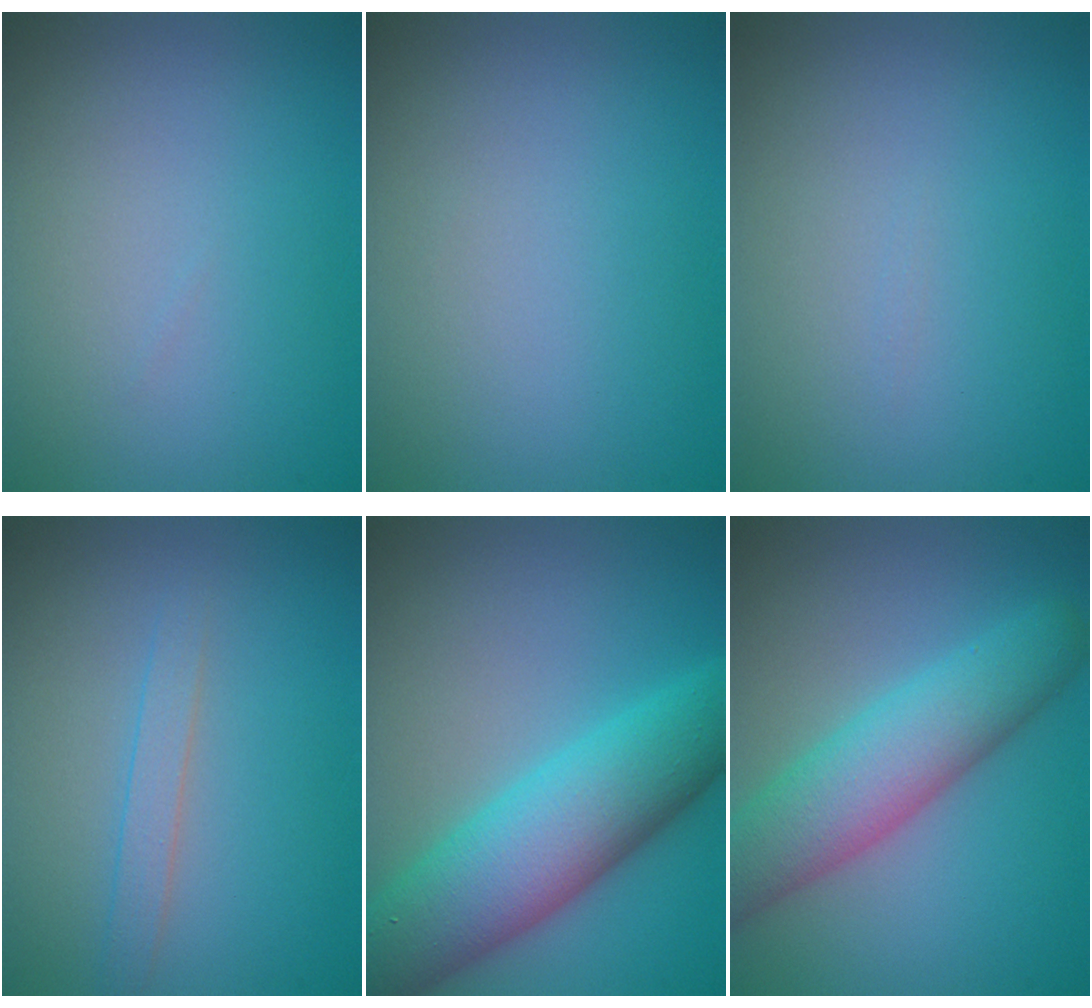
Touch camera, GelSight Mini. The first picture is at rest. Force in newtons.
{"total": 0.0}
{"total": 0.0}
{"total": 1.5, "press": 1.5, "slide": 0.1}
{"total": 9.7, "press": 9.7, "slide": 0.2}
{"total": 6.9, "press": 6.9, "slide": 0.3}